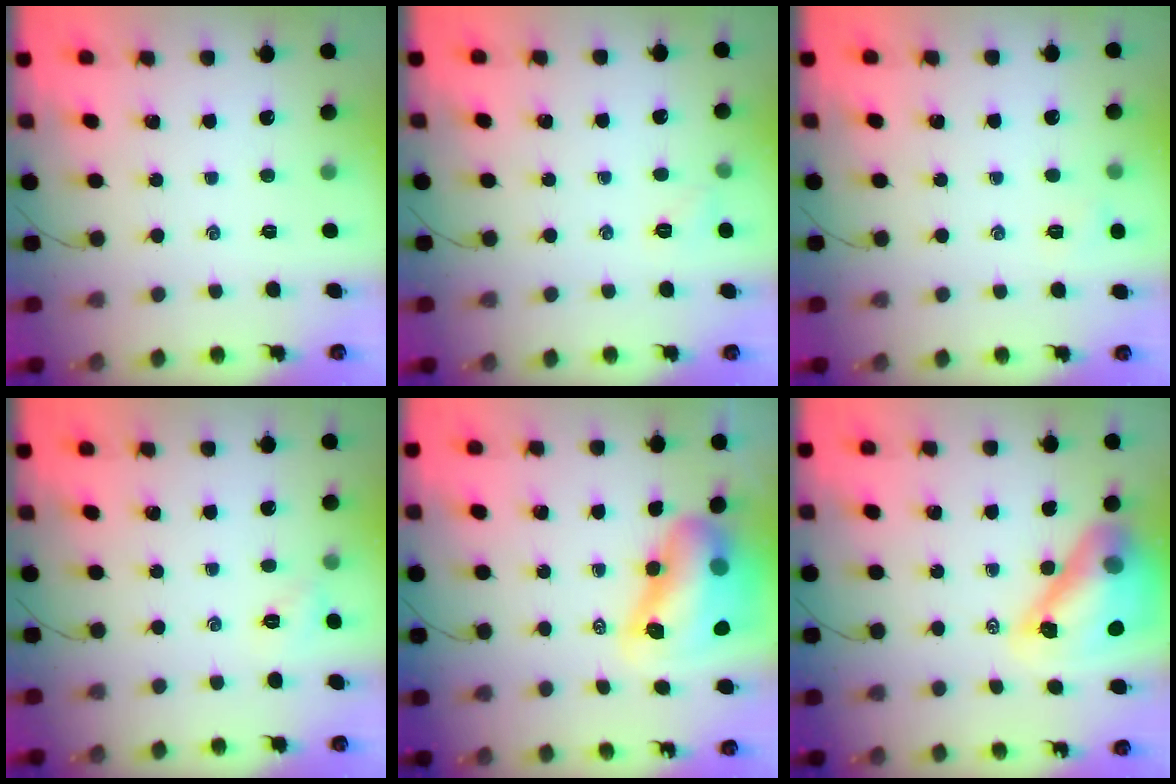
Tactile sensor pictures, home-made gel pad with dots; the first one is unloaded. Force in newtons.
{"total": 4.6, "press": 4.5, "slide": 1.3}
{"total": 5.1, "press": 5.0, "slide": 1.2}
{"total": 2.6, "press": 2.6, "slide": 0.6}
{"total": 13.5, "press": 13.0, "slide": 3.7}
{"total": 15.6, "press": 15.0, "slide": 4.3}